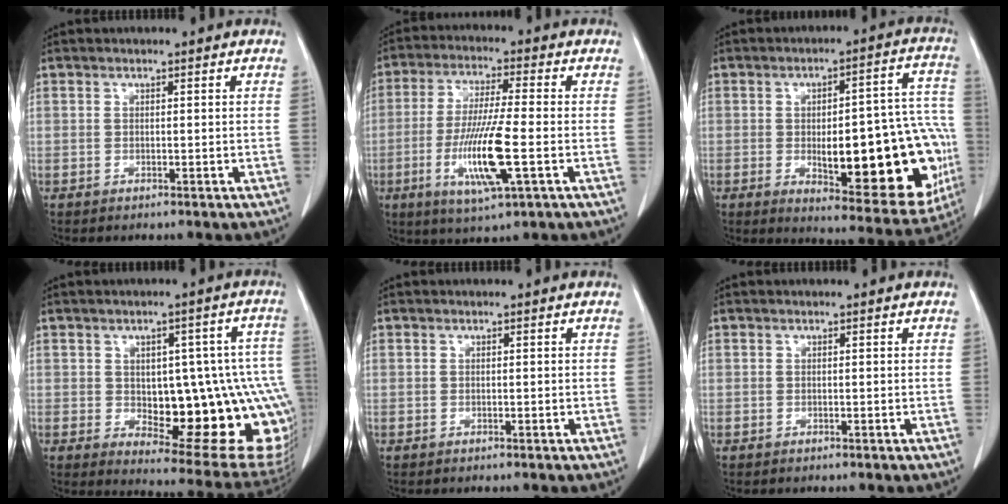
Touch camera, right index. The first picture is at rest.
{"total": 11.9, "force": [-3.2, 0.7, 11.5], "torque": [-0.226, -0.018, -0.060]}
{"total": 24.0, "force": [-4.4, 7.3, 22.4], "torque": [-0.217, 0.026, -0.031]}
{"total": 20.2, "force": [-2.7, 8.0, 18.4], "torque": [-0.150, 0.024, -0.002]}
{"total": 0.0}
{"total": 0.0}